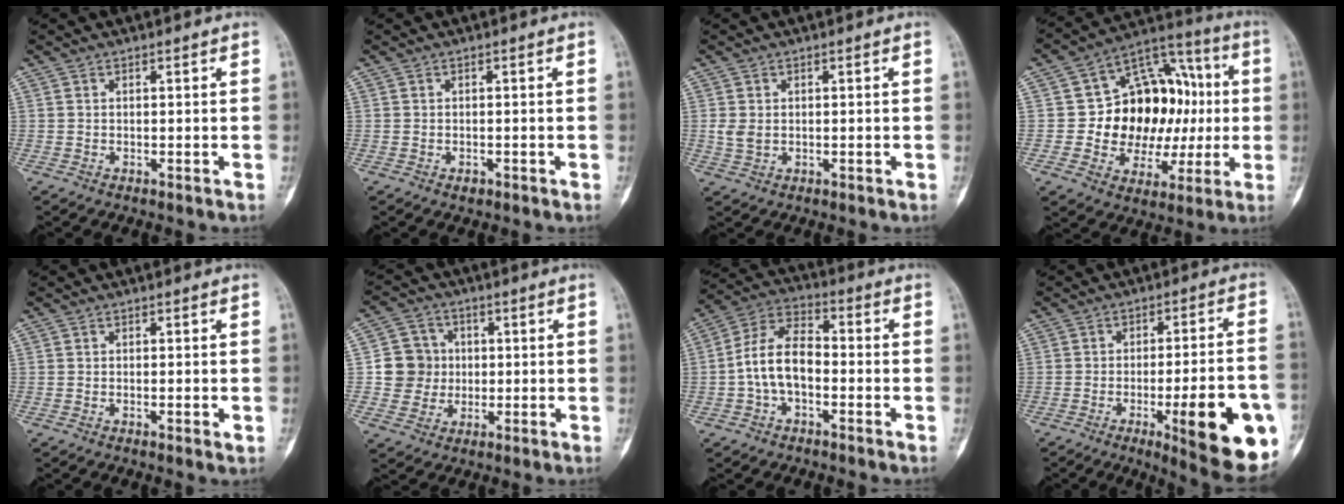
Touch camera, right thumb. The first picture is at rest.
{"total": 0.9, "force": [-0.5, 0.7, 0.4], "torque": [-0.003, 0.003, -0.007]}
{"total": 2.5, "force": [0.1, 1.8, 1.7], "torque": [-0.032, -0.002, 0.005]}
{"total": 20.5, "force": [0.5, 15.2, 13.8], "torque": [-0.133, 0.038, 0.017]}
{"total": 1.5, "force": [-0.4, 0.4, 1.3], "torque": [-0.018, -0.002, -0.006]}
{"total": 8.0, "force": [0.1, 7.7, 1.9], "torque": [0.004, 0.011, -0.001]}
{"total": 10.3, "force": [-1.9, 6.1, 8.1], "torque": [-0.145, 0.039, -0.046]}
{"total": 19.2, "force": [-6.7, 4.1, 17.5], "torque": [-0.193, 0.011, -0.079]}